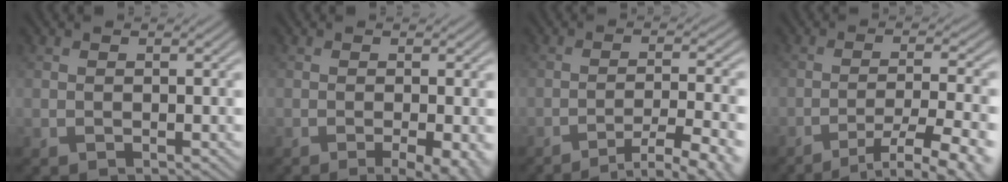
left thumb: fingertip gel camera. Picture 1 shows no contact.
{"total": 3.8, "force": [-1.7, 0.6, 3.4], "torque": [-0.052, 0.003, -0.023]}
{"total": 9.6, "force": [-7.2, 1.5, 6.2], "torque": [-0.100, 0.007, -0.088]}
{"total": 10.4, "force": [-7.4, 1.7, 7.1], "torque": [-0.116, 0.005, -0.093]}